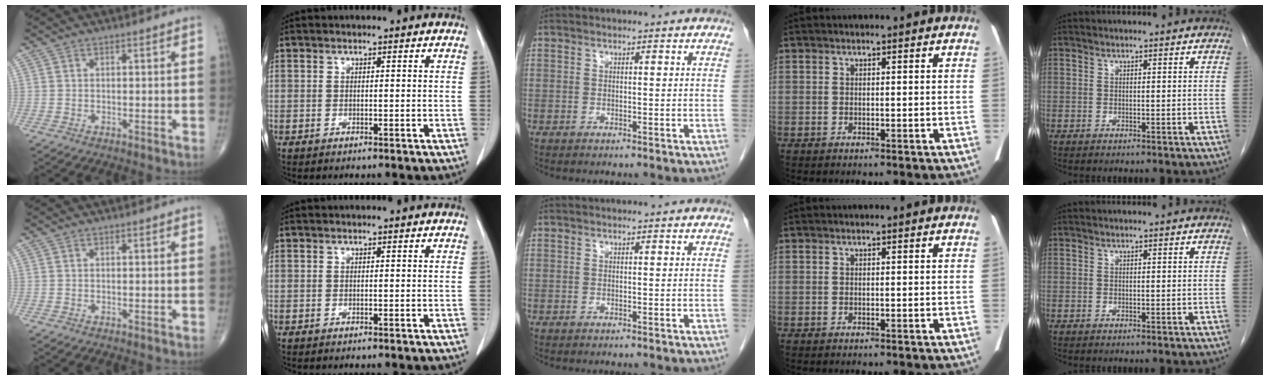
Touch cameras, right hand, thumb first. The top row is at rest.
{}